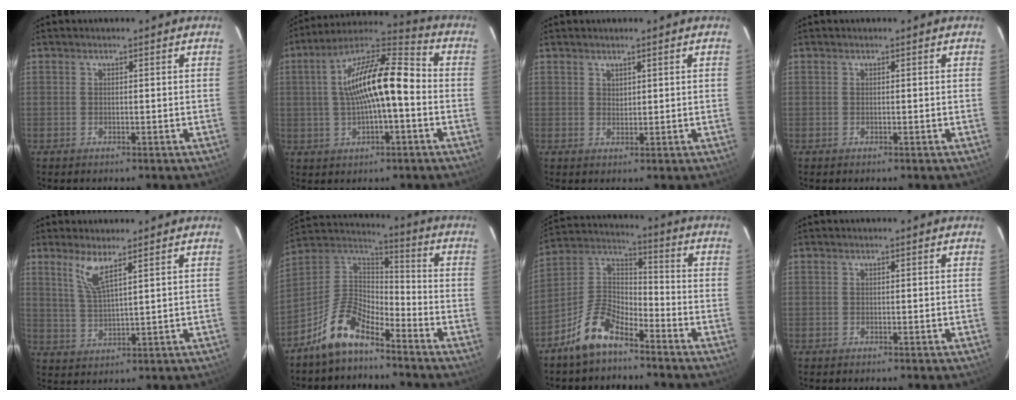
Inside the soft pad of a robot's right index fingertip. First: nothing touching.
{"total": 15.0, "force": [-0.2, 4.4, 14.3], "torque": [-0.248, 0.028, -0.007]}
{"total": 1.1, "force": [1.0, 0.5, 0.1], "torque": [0.001, 0.001, 0.019]}
{"total": 0.0}
{"total": 5.0, "force": [3.4, 0.3, 3.7], "torque": [-0.079, -0.007, 0.072]}
{"total": 11.1, "force": [-8.2, 4.4, 6.1], "torque": [-0.147, 0.031, -0.167]}
{"total": 10.1, "force": [-7.3, 4.2, 5.6], "torque": [-0.132, 0.030, -0.143]}
{"total": 0.0}